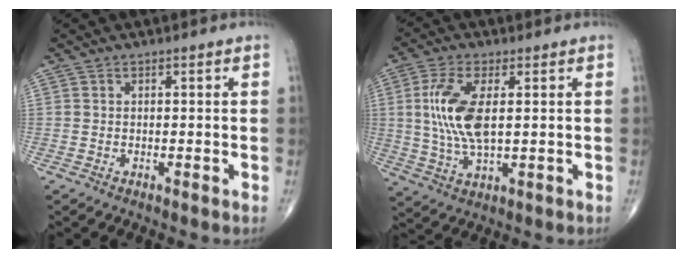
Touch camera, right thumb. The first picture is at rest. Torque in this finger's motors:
{"motor_torque": [1.50, 1.76, 1.26, 0.18, 0.14]}